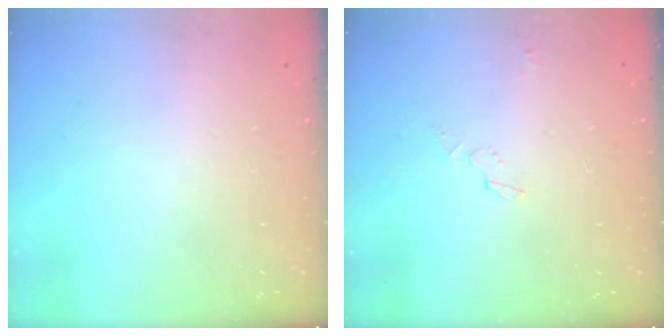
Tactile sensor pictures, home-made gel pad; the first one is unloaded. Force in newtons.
{"total": 3.1, "press": 3.1, "slide": 0.2}